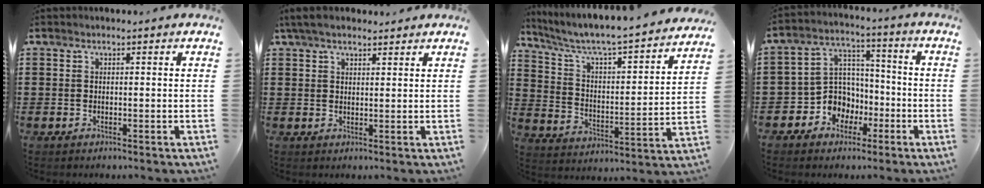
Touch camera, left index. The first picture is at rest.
{"total": 3.7, "force": [2.9, 1.1, 2.1], "torque": [-0.048, 0.004, 0.054]}
{"total": 5.0, "force": [4.2, 0.4, 2.6], "torque": [-0.074, -0.044, 0.060]}
{"total": 8.3, "force": [-3.4, 7.2, 2.2], "torque": [-0.075, 0.009, -0.063]}